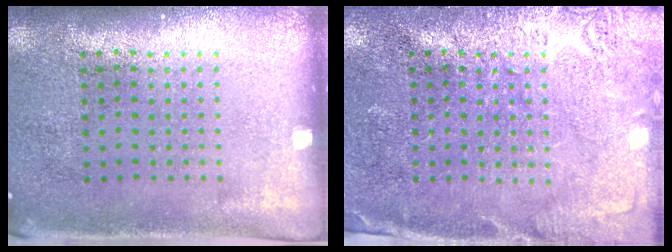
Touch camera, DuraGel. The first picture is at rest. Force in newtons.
{"total": 2.8, "press": 2.7, "slide": 0.5}